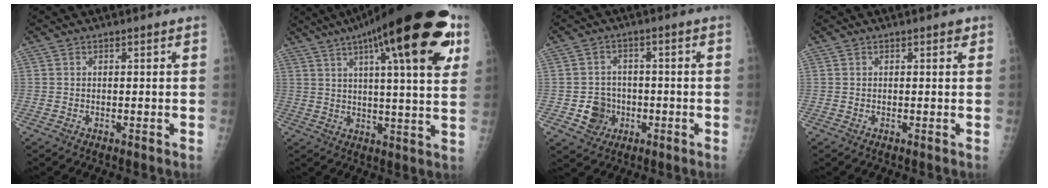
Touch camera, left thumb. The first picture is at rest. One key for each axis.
{"total": 26.4, "fx": 12.4, "fy": 6.2, "fz": 22.4, "tx": -0.321, "ty": -0.007, "tz": 0.175}
{"total": 5.8, "fx": -1.8, "fy": 5.3, "fz": 1.6, "tx": 0.001, "ty": 0.012, "tz": -0.025}
{"total": 0.8, "fx": 0.4, "fy": 0.4, "fz": 0.5, "tx": -0.003, "ty": -0.001, "tz": 0.002}